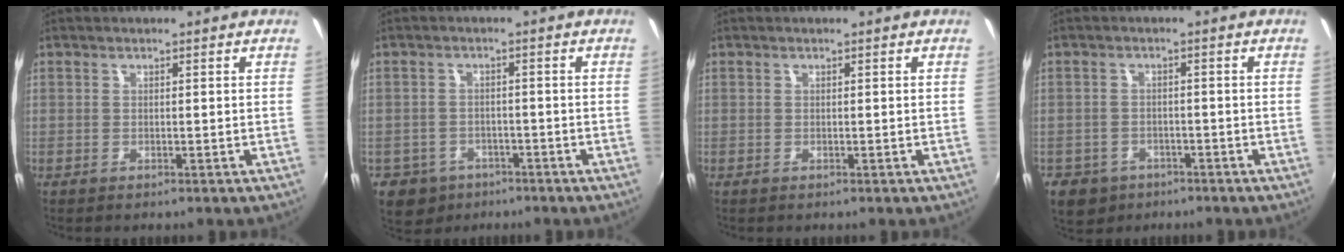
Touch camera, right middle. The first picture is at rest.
{"total": 7.0, "force": [-3.9, 5.5, 1.9], "torque": [-0.059, 0.003, -0.054]}
{"total": 0.0}
{"total": 7.0, "force": [-3.8, 5.5, 2.3], "torque": [-0.066, -0.004, -0.053]}